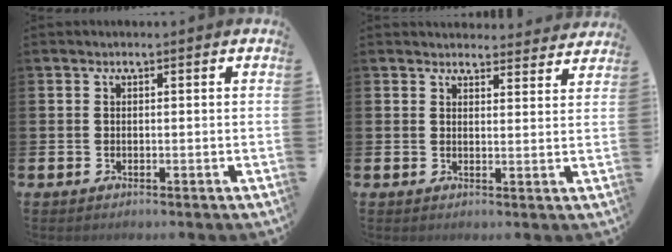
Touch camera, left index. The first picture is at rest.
{"total": 3.5, "force": [3.4, 0.7, 0.0], "torque": [0.005, -0.024, 0.060]}